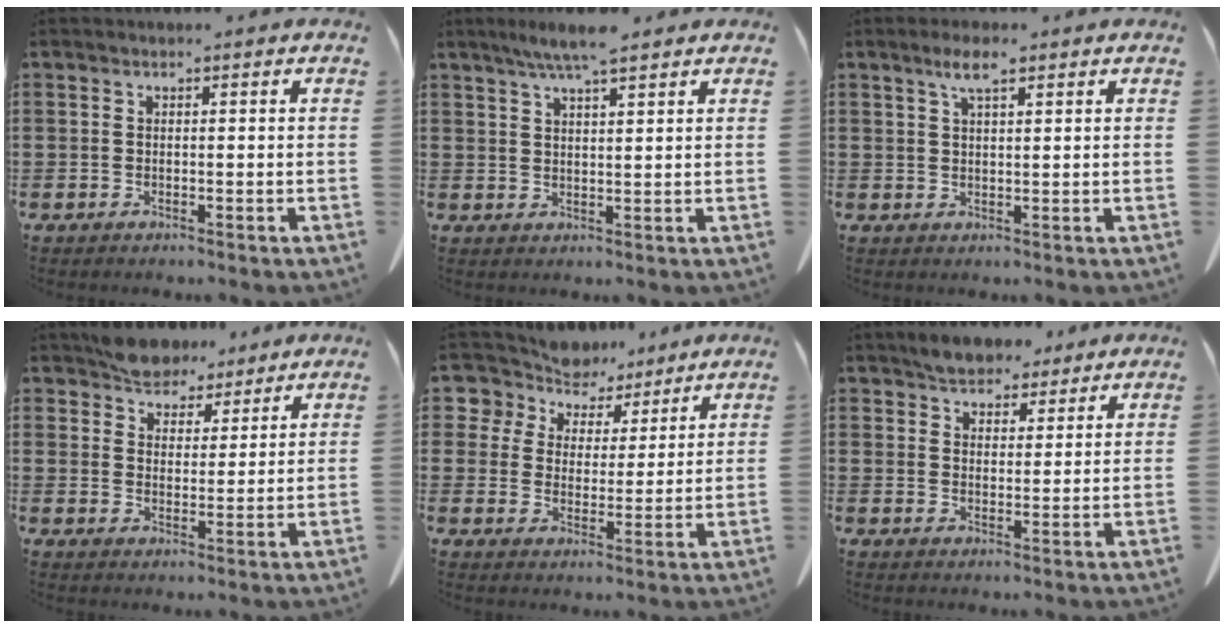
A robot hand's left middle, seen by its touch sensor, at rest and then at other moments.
{"total": 5.7, "force": [4.1, 0.0, 3.9], "torque": [-0.087, -0.003, 0.072]}
{"total": 3.6, "force": [2.2, 0.8, 2.8], "torque": [-0.060, 0.004, 0.038]}
{"total": 5.5, "force": [5.2, 1.9, 0.4], "torque": [-0.029, -0.014, 0.100]}
{"total": 7.9, "force": [7.1, 3.6, 0.3], "torque": [-0.053, -0.036, 0.135]}
{"total": 4.8, "force": [4.4, 1.8, 0.6], "torque": [-0.028, -0.005, 0.087]}